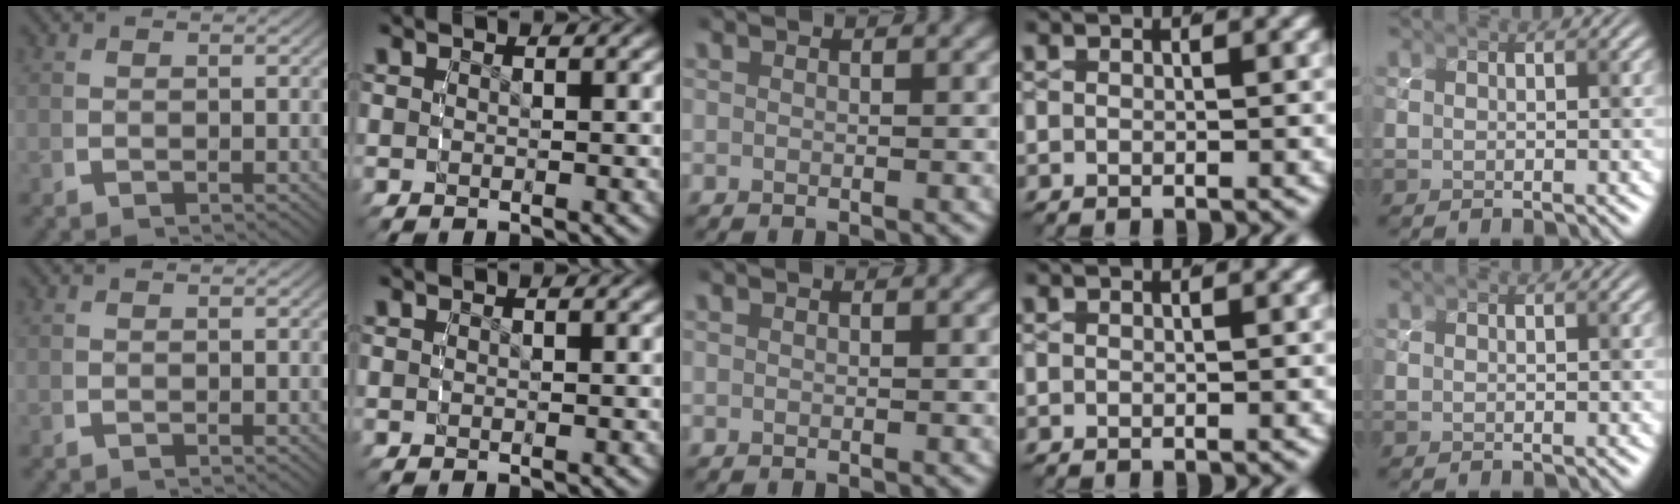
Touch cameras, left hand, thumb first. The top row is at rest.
{}